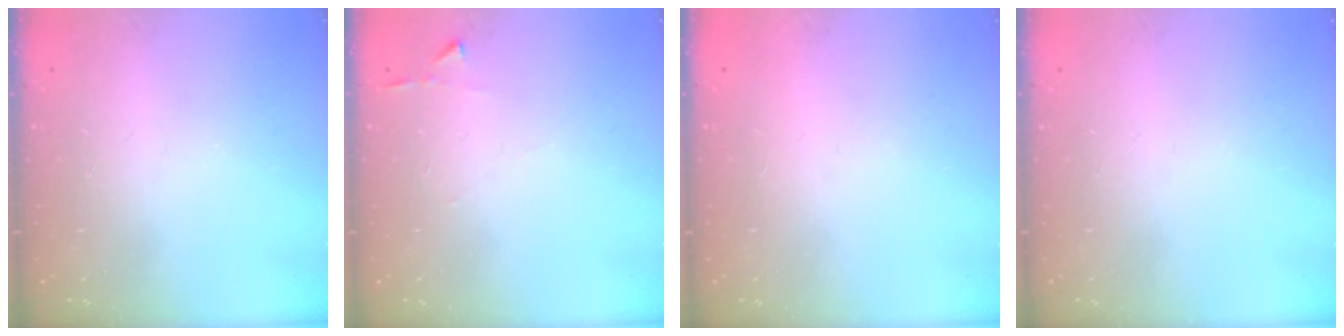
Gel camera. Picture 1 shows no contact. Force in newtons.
{"total": 2.9, "press": 2.9, "slide": 0.3}
{"total": 1.6, "press": 1.6, "slide": 0.1}
{"total": 0.0}